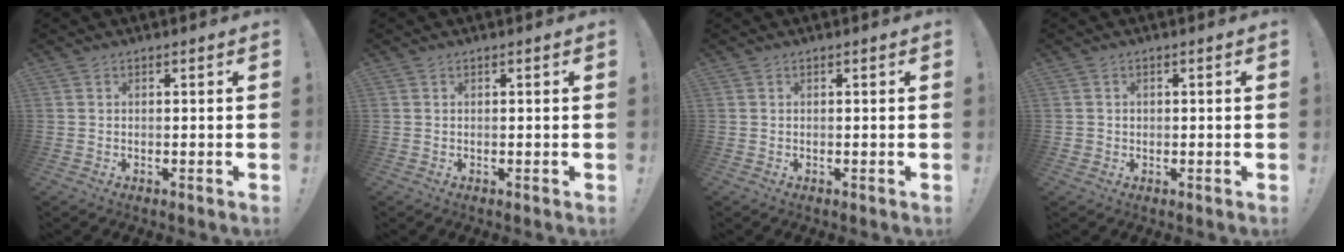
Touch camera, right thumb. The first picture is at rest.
{"total": 0.0}
{"total": 0.0}
{"total": 1.4, "force": [0.0, 1.4, 0.4], "torque": [-0.006, 0.004, -0.001]}